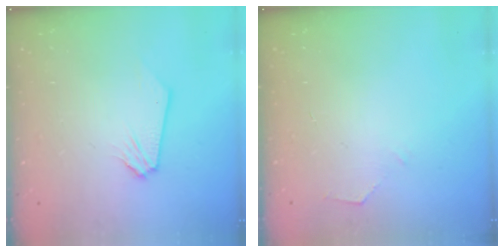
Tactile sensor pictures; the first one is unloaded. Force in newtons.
{"total": 2.2, "press": 2.2, "slide": 0.3}